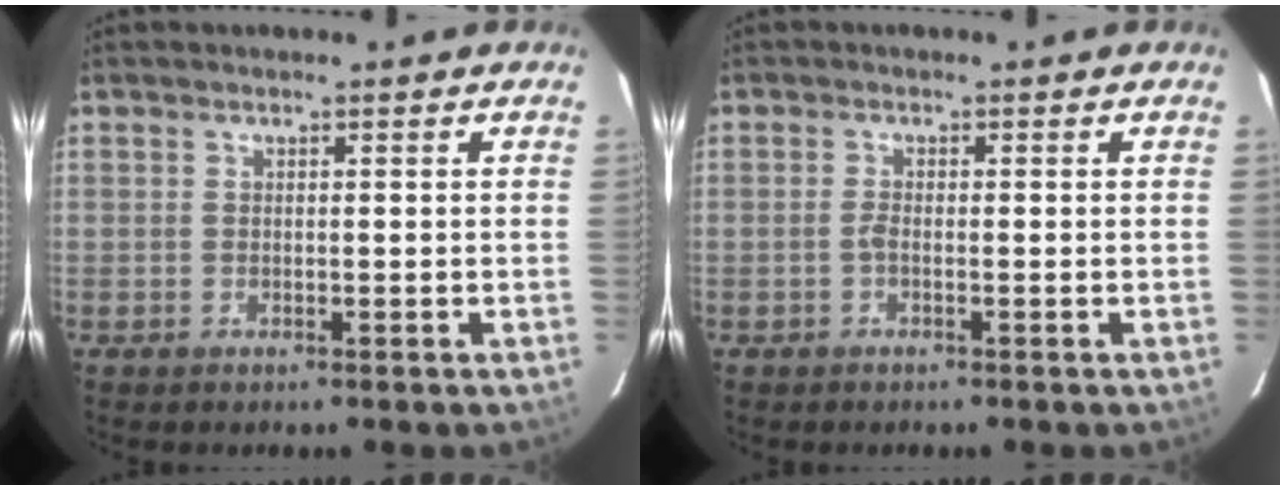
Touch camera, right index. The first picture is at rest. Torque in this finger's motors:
{"motor_torque": [0.10, -0.14, 0.09, 0.02]}